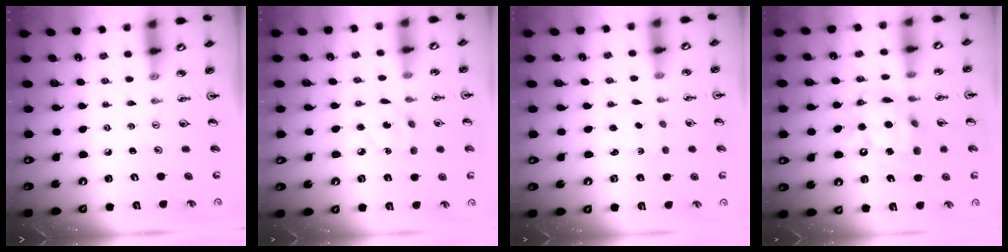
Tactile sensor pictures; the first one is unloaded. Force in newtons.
{"total": 5.9, "press": 5.9, "slide": 0.3}
{"total": 1.4, "press": 1.3, "slide": 0.4}
{"total": 16.3, "press": 16.2, "slide": 1.2}